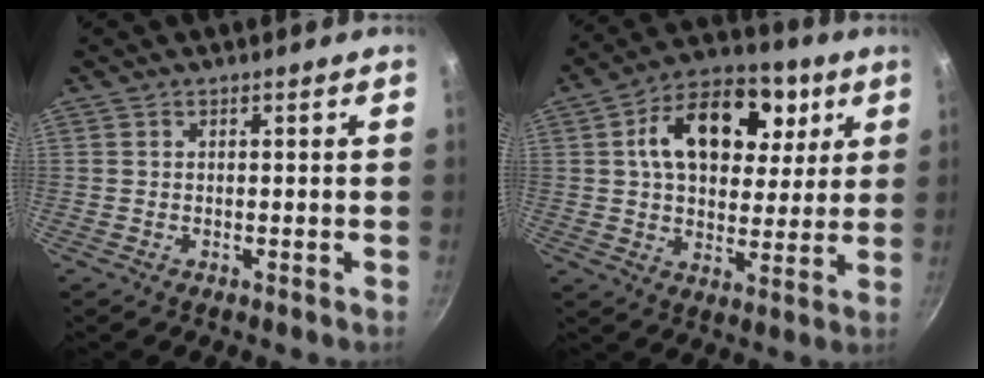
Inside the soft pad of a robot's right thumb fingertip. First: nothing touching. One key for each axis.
{"total": 18.5, "fx": 5.8, "fy": 11.9, "fz": 13.0, "tx": -0.168, "ty": 0.009, "tz": 0.086}